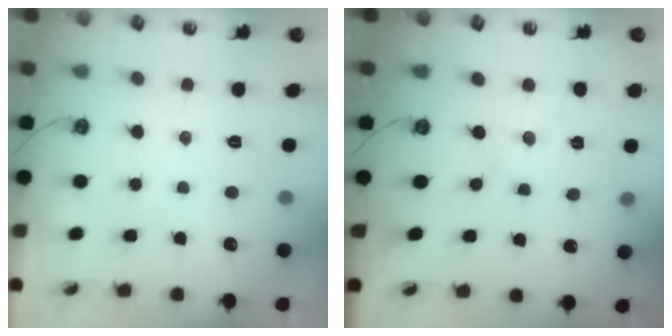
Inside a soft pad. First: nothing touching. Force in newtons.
{"total": 1.5, "press": 1.5, "slide": 0.2}